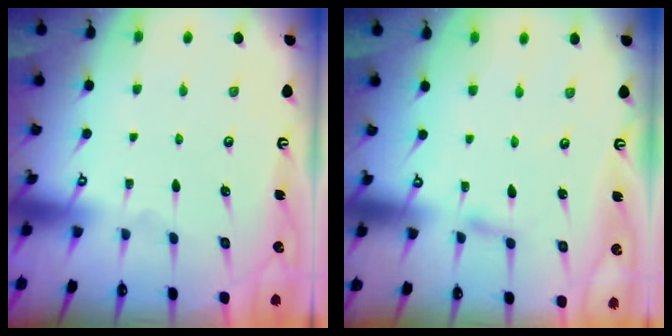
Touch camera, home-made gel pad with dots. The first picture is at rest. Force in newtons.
{"total": 3.1, "press": 3.1, "slide": 0.3}